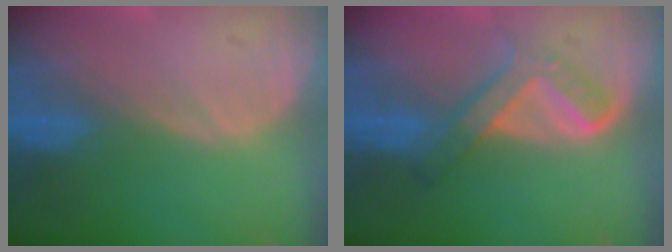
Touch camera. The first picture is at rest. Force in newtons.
{"total": 6.1, "press": 5.4, "slide": 2.8}